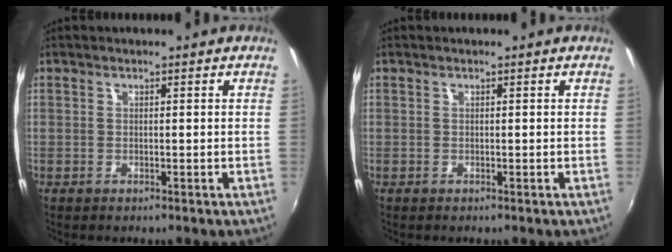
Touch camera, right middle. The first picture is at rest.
{"total": 0.0}